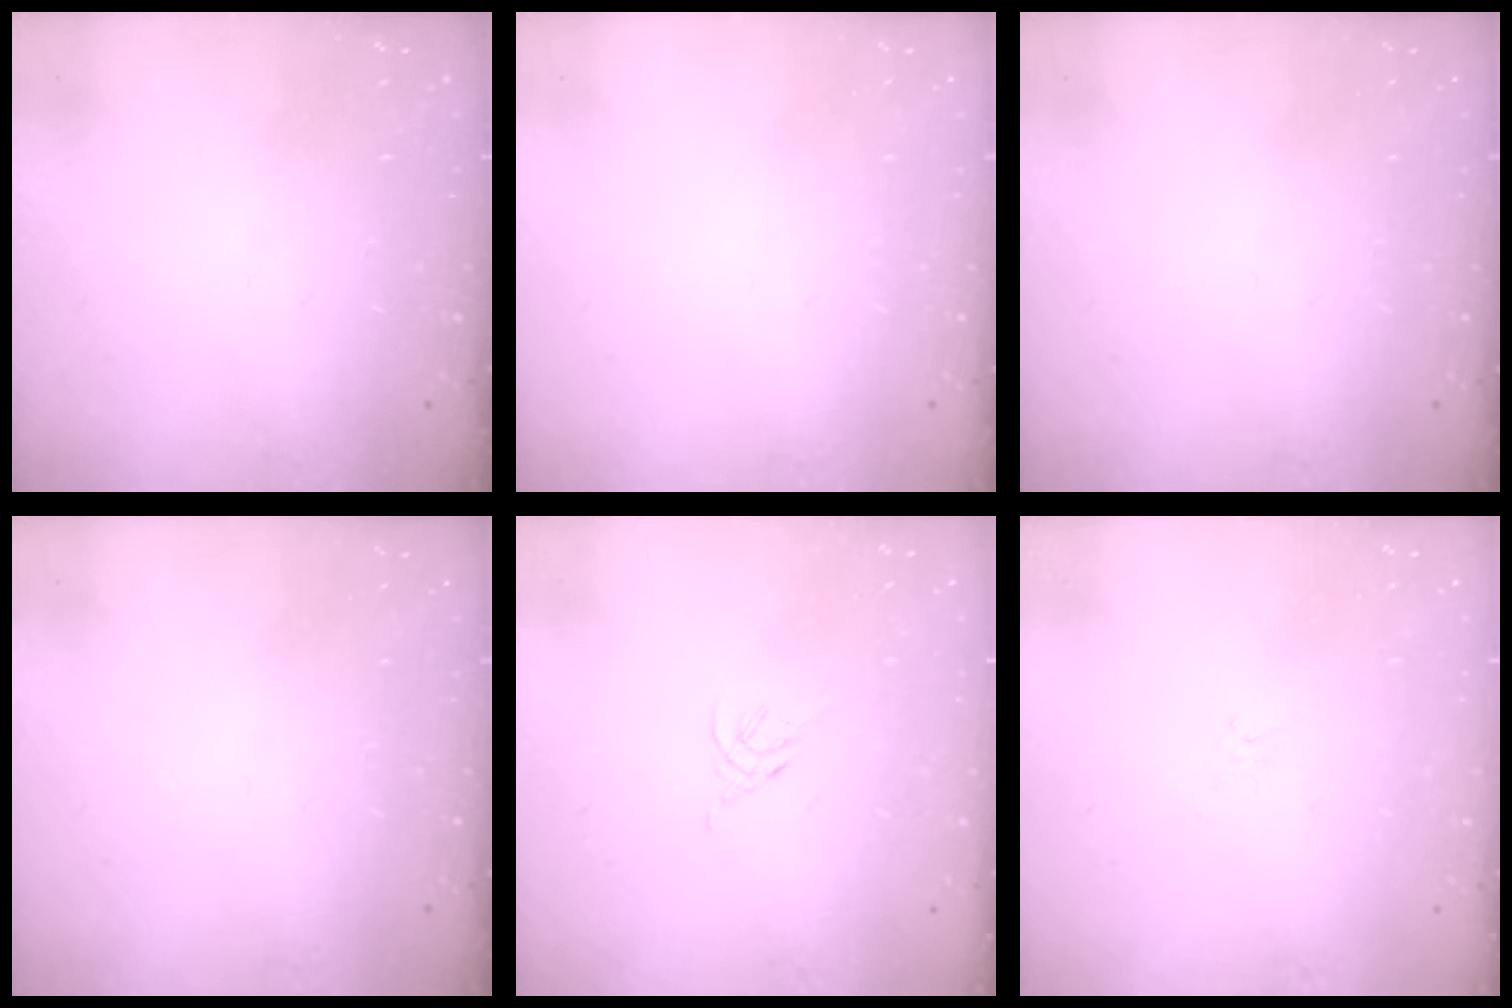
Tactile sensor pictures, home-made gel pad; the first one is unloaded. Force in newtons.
{"total": 0.0}
{"total": 0.0}
{"total": 0.0}
{"total": 2.7, "press": 2.6, "slide": 0.7}
{"total": 2.1, "press": 2.0, "slide": 0.6}